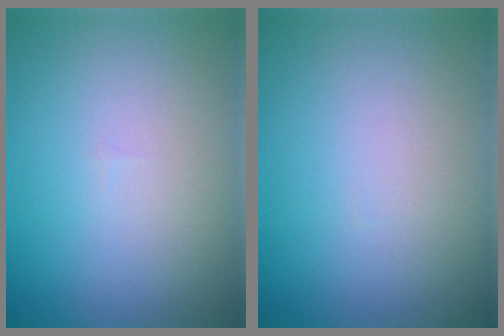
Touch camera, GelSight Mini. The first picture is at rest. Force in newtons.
{"total": 0.0}